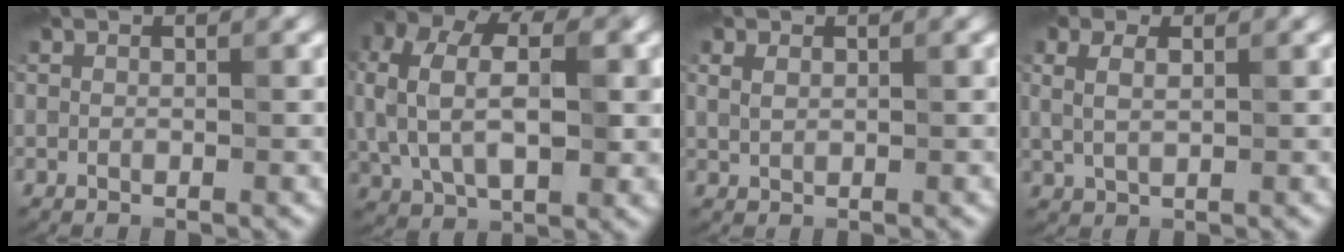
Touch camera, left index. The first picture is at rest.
{"total": 9.2, "force": [1.2, 5.6, 7.1], "torque": [-0.145, 0.007, 0.015]}
{"total": 1.3, "force": [0.6, 0.8, 0.8], "torque": [-0.019, 0.001, 0.015]}
{"total": 2.9, "force": [1.1, 1.6, 2.2], "torque": [-0.047, 0.002, 0.022]}